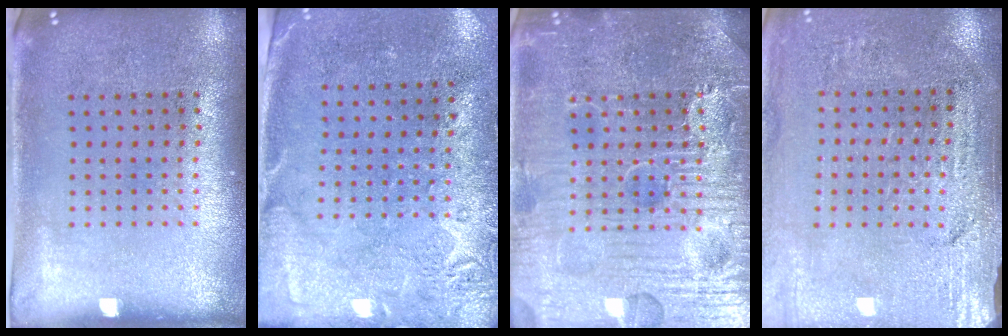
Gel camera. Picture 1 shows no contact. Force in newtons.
{"total": 2.8, "press": 2.2, "slide": 1.7}
{"total": 7.6, "press": 7.6, "slide": 0.8}
{"total": 3.1, "press": 3.1, "slide": 0.3}